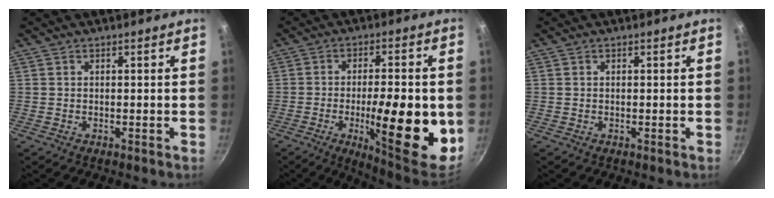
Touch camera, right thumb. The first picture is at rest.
{"total": 18.9, "force": [-3.5, 5.1, 17.9], "torque": [-0.248, -0.002, -0.051]}
{"total": 0.0}